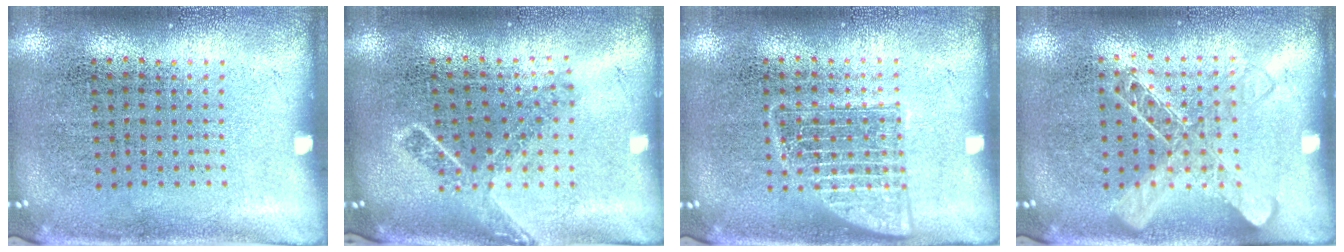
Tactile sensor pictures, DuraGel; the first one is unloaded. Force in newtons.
{"total": 1.8, "press": 1.3, "slide": 1.2}
{"total": 2.5, "press": 2.5, "slide": 0.4}
{"total": 1.4, "press": 1.4, "slide": 0.4}